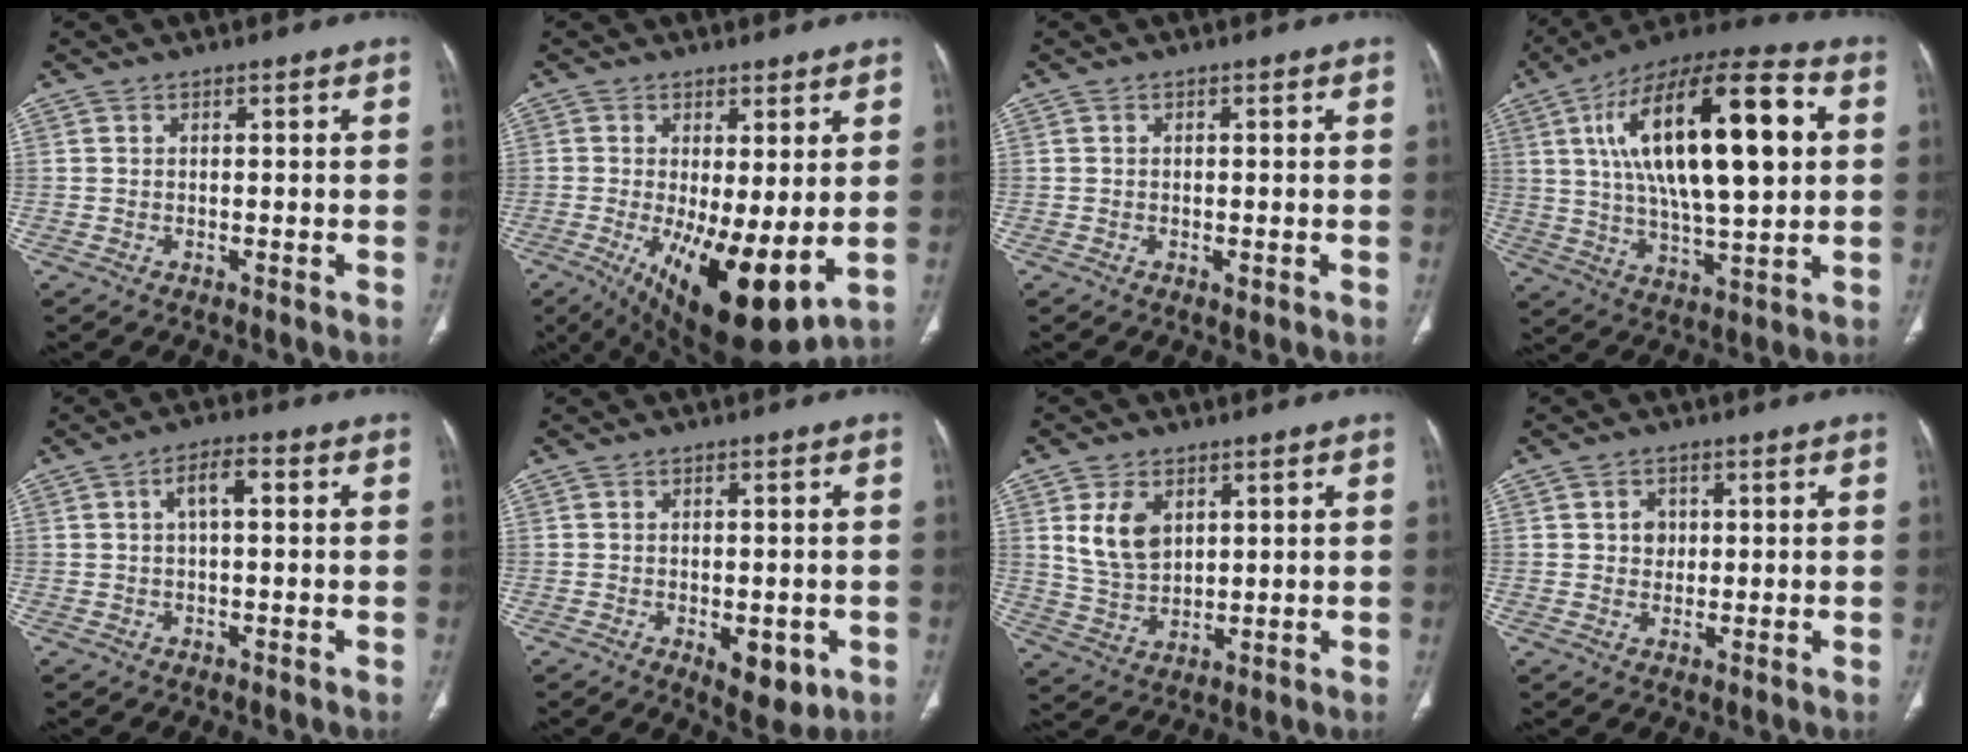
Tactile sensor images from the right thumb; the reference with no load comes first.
{"total": 14.9, "force": [-2.3, 5.3, 13.7], "torque": [-0.226, -0.032, -0.018]}
{"total": 0.8, "force": [-0.3, 0.5, 0.6], "torque": [-0.010, -0.002, -0.003]}
{"total": 27.4, "force": [5.9, 10.2, 24.7], "torque": [-0.415, 0.014, 0.089]}
{"total": 4.4, "force": [0.8, 1.8, 3.9], "torque": [-0.066, 0.015, 0.011]}
{"total": 6.6, "force": [-2.1, 3.4, 5.2], "torque": [-0.056, -0.002, -0.017]}
{"total": 8.3, "force": [3.0, 5.5, 5.5], "torque": [-0.085, -0.015, 0.069]}
{"total": 2.9, "force": [0.6, 2.6, 1.3], "torque": [-0.003, 0.001, 0.009]}